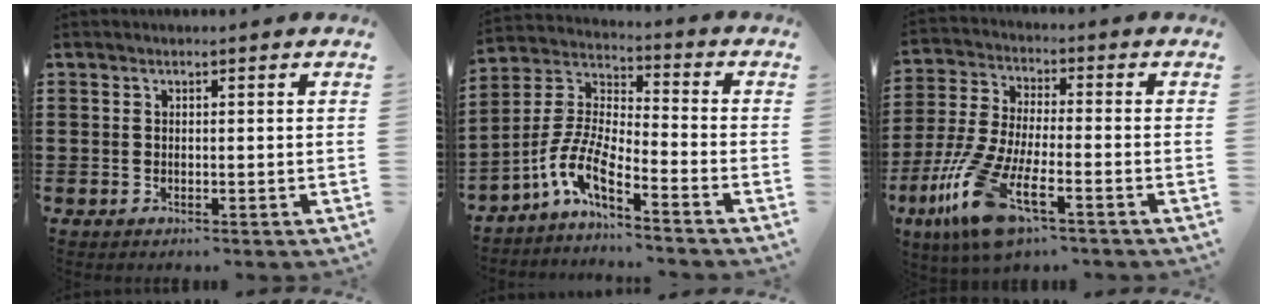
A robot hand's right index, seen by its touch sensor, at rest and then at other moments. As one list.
[{"total": 7.4, "force": [-5.2, 1.3, 5.1], "torque": [-0.141, -0.031, -0.112]}, {"total": 12.5, "force": [-7.1, 2.8, 9.9], "torque": [-0.235, -0.015, -0.137]}]